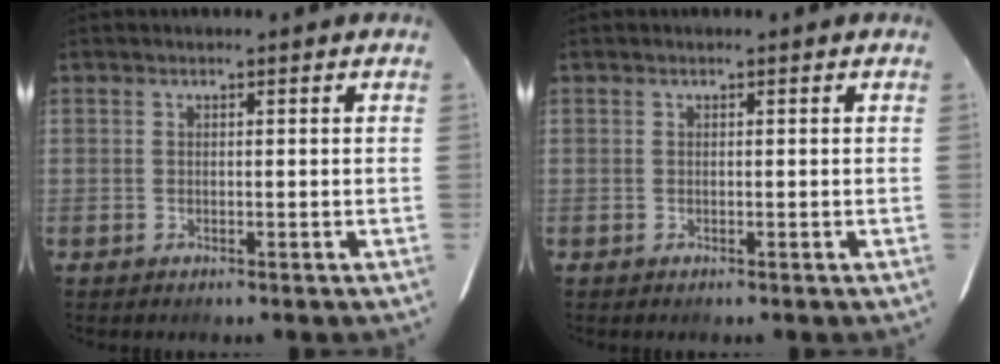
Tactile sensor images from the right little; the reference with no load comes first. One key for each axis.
{"total": 0.0}